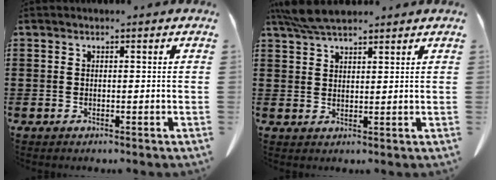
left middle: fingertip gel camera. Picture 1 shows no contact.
{"total": 5.2, "force": [4.4, 1.1, 2.6], "torque": [-0.064, -0.006, 0.083]}